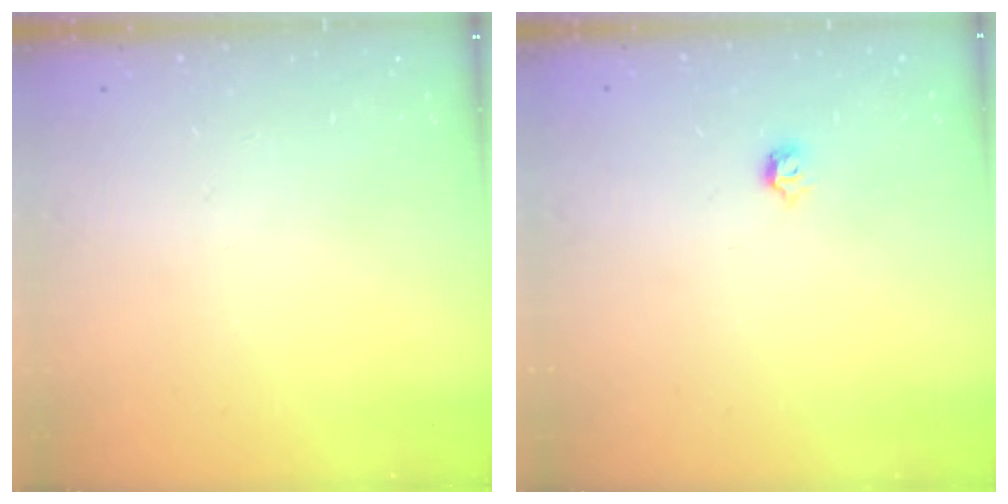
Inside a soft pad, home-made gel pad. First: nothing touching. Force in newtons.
{"total": 3.2, "press": 3.1, "slide": 0.7}